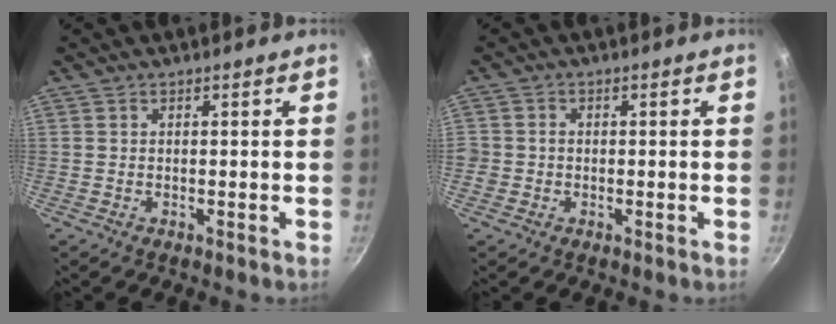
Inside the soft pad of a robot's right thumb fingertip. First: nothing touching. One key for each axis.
{"total": 2.1, "fx": -0.5, "fy": 1.9, "fz": 0.5, "tx": -0.004, "ty": 0.004, "tz": -0.012}